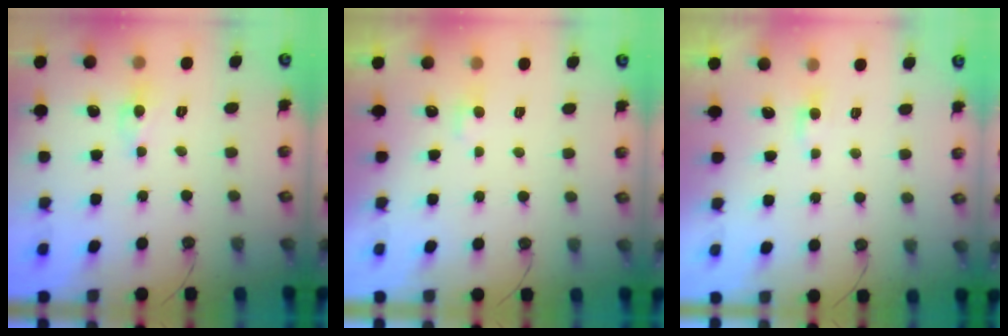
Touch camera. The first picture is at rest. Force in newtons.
{"total": 1.8, "press": 1.7, "slide": 0.5}
{"total": 1.4, "press": 1.3, "slide": 0.5}